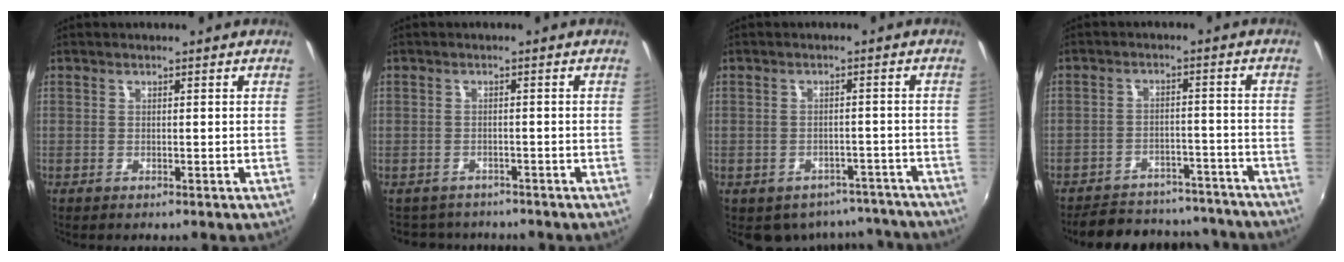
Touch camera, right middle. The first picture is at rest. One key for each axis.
{"total": 4.1, "fx": -3.3, "fy": 2.5, "fz": 0.0, "tx": -0.007, "ty": 0.010, "tz": -0.054}
{"total": 10.5, "fx": -8.7, "fy": 5.6, "fz": 2.2, "tx": -0.048, "ty": 0.014, "tz": -0.089}
{"total": 20.3, "fx": -18.1, "fy": 6.9, "fz": 6.2, "tx": -0.132, "ty": 0.034, "tz": -0.217}